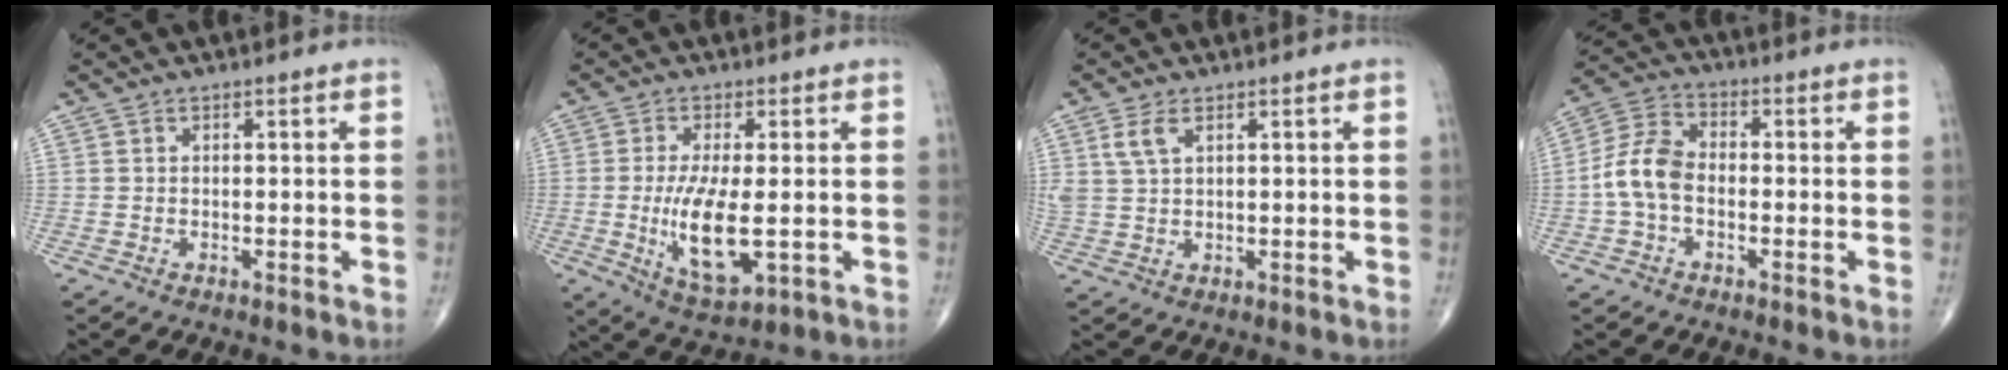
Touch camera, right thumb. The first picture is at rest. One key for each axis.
{"total": 10.5, "fx": -1.3, "fy": 3.7, "fz": 9.7, "tx": -0.184, "ty": -0.021, "tz": -0.012}
{"total": 3.9, "fx": 1.9, "fy": 1.9, "fz": 2.8, "tx": -0.065, "ty": 0.001, "tz": 0.045}
{"total": 8.1, "fx": -1.5, "fy": 5.2, "fz": 6.1, "tx": -0.122, "ty": 0.027, "tz": -0.042}